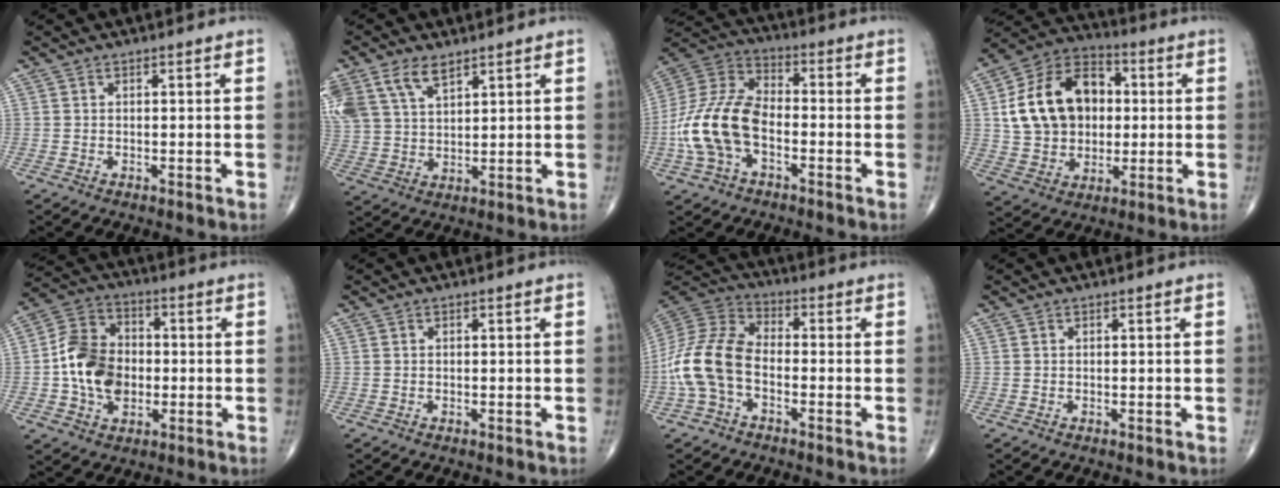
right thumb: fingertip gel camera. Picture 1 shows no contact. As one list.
[{"total": 12.7, "force": [7.2, 7.0, 7.7], "torque": [-0.171, -0.003, 0.147]}, {"total": 15.8, "force": [-4.0, 9.3, 12.1], "torque": [-0.258, 0.036, -0.080]}, {"total": 18.4, "force": [2.4, 13.8, 11.9], "torque": [-0.177, 0.022, 0.042]}, {"total": 13.2, "force": [-1.3, 9.8, 8.8], "torque": [-0.136, 0.025, -0.029]}, {"total": 0.0}, {"total": 14.0, "force": [-3.5, 8.7, 10.4], "torque": [-0.218, 0.038, -0.077]}, {"total": 0.0}]